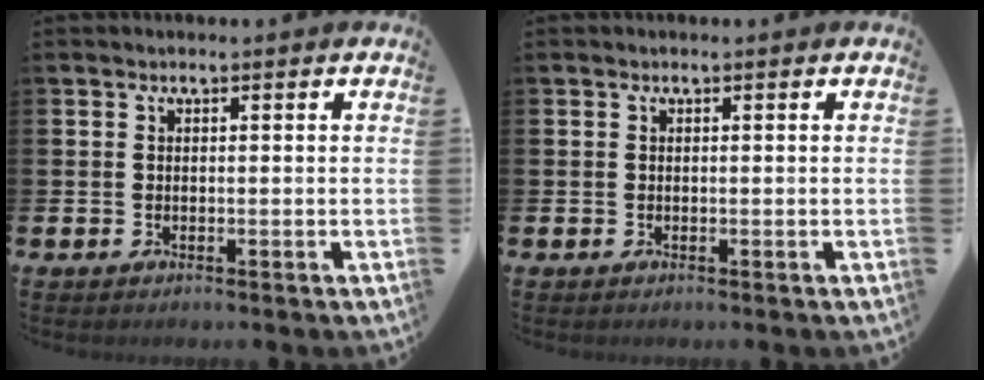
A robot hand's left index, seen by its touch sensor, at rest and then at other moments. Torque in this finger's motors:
{"motor_torque": [0.00, 0.00, 0.00, 0.01]}